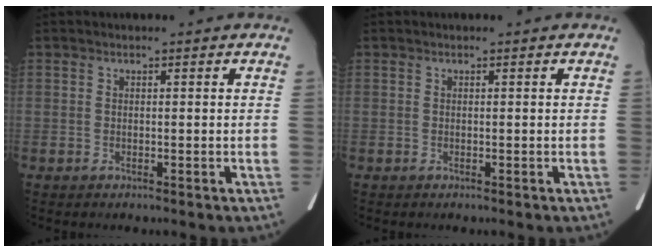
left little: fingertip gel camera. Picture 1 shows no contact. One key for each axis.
{"total": 0.0}